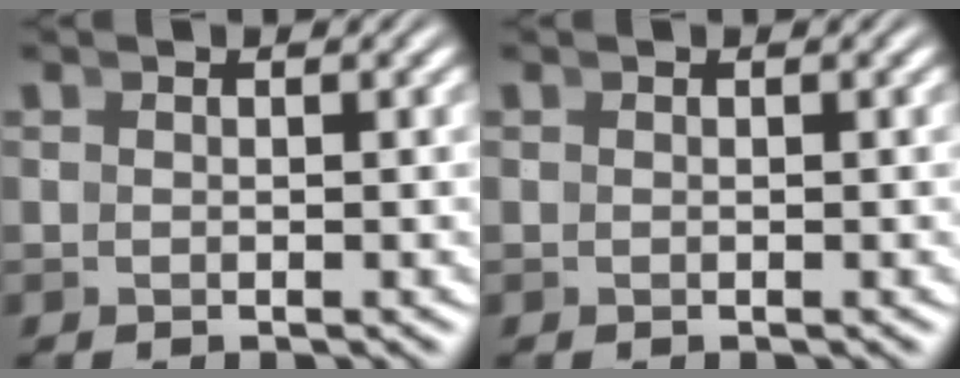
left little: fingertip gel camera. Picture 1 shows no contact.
{"total": 0.0}